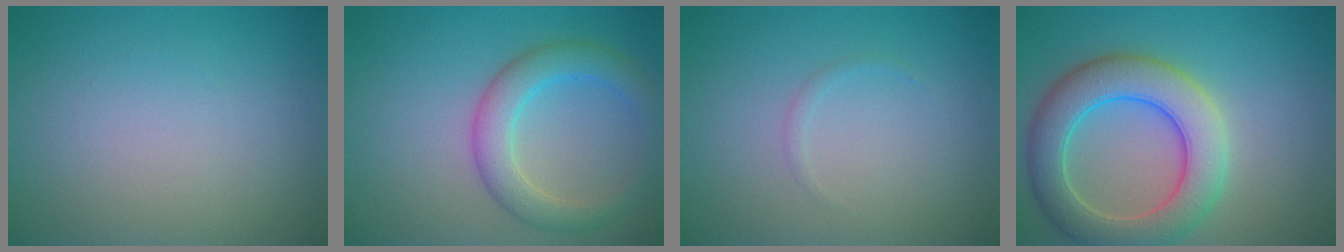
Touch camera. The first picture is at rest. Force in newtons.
{"total": 4.2, "press": 4.2, "slide": 0.1}
{"total": 0.5, "press": 0.5, "slide": 0.1}
{"total": 7.1, "press": 7.1, "slide": 0.5}